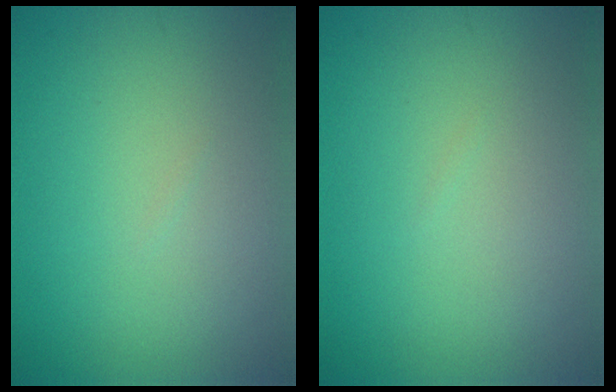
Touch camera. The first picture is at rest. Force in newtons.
{"total": 0.0}